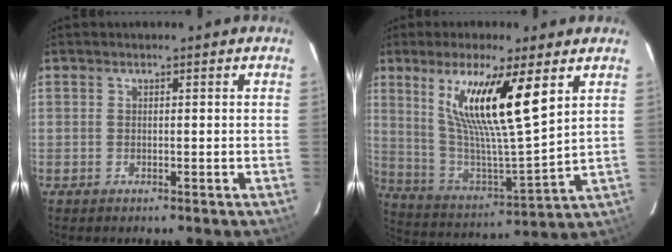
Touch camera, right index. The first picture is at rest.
{"total": 17.7, "force": [8.2, 2.2, 15.5], "torque": [-0.271, -0.008, 0.162]}